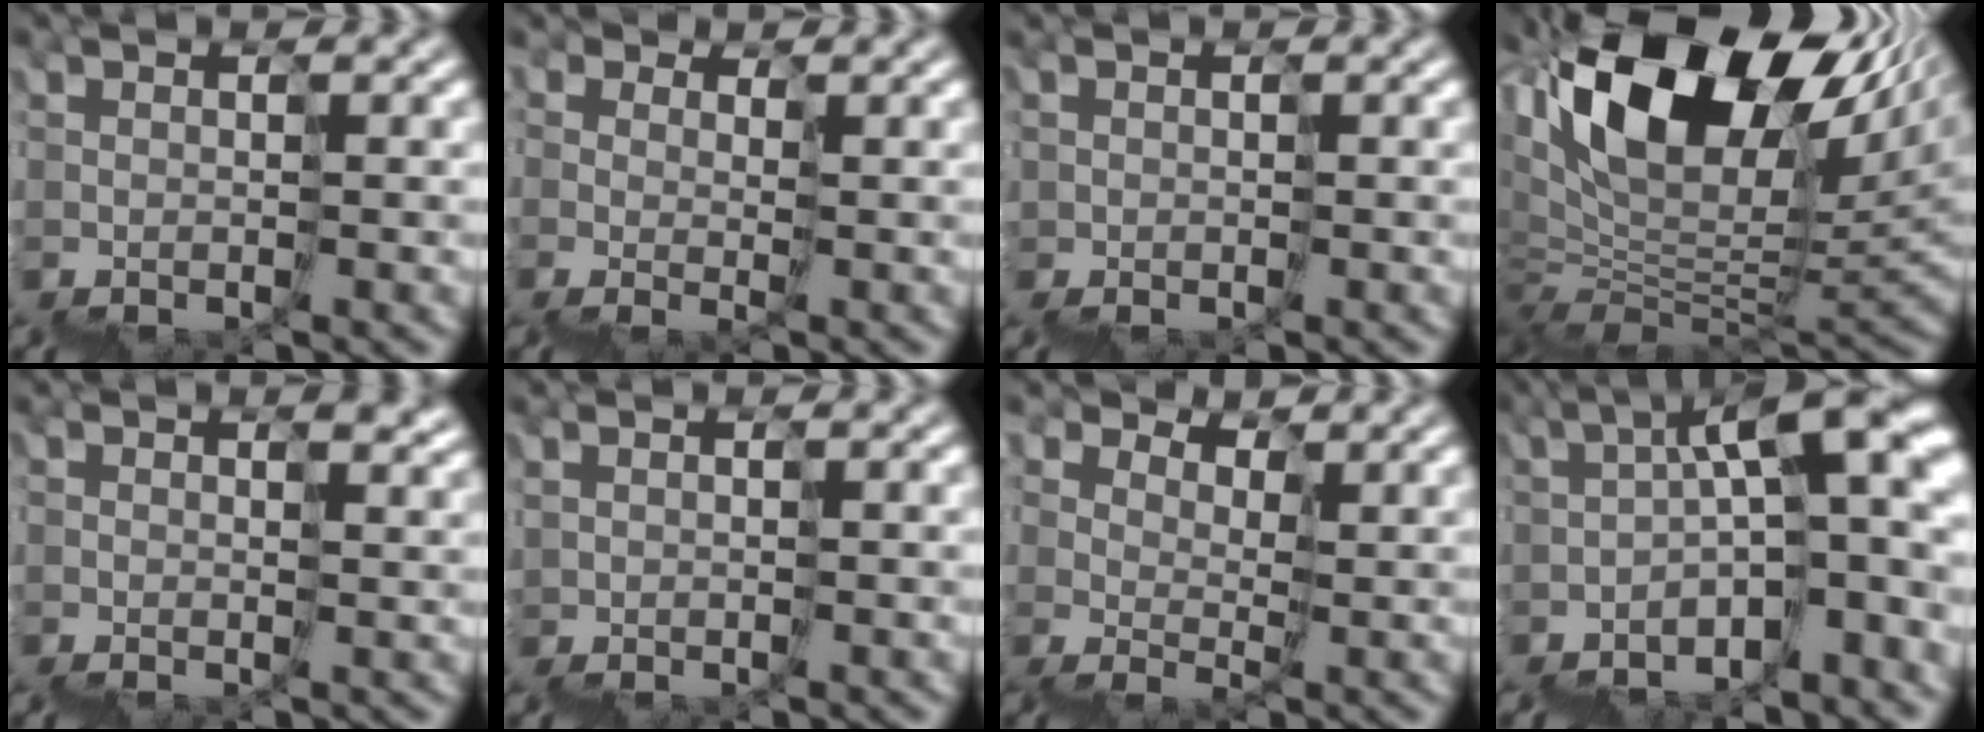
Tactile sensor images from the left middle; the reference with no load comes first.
{"total": 2.2, "force": [0.1, 1.7, 1.4], "torque": [-0.022, -0.010, 0.007]}
{"total": 1.4, "force": [-0.3, 1.2, 0.5], "torque": [-0.011, -0.008, -0.002]}
{"total": 14.0, "force": [7.9, 6.5, 9.5], "torque": [-0.177, 0.046, 0.135]}
{"total": 5.4, "force": [2.4, 2.9, 3.9], "torque": [-0.053, -0.003, 0.046]}
{"total": 0.7, "force": [0.3, 0.7, 0.1], "torque": [-0.007, -0.005, 0.009]}
{"total": 3.2, "force": [3.0, 1.0, -0.2], "torque": [0.016, 0.015, 0.063]}
{"total": 11.3, "force": [-0.9, 4.4, 10.4], "torque": [-0.148, 0.013, -0.003]}